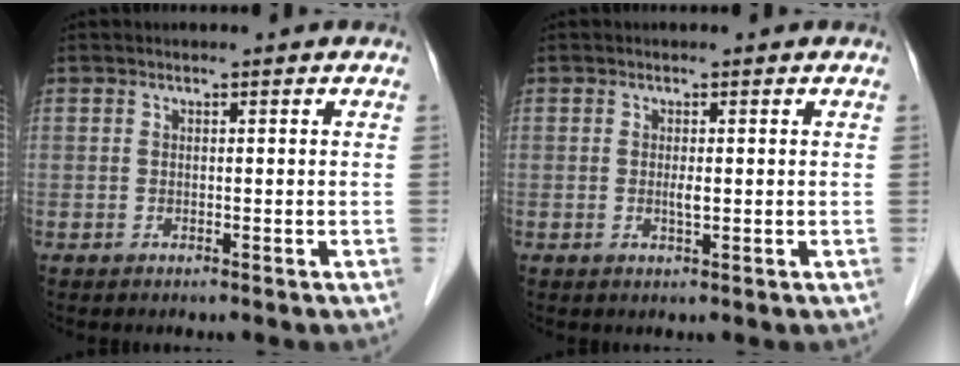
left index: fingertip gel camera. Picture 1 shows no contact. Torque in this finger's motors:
{"motor_torque": [0.27, 0.21, 0.05, 0.01]}